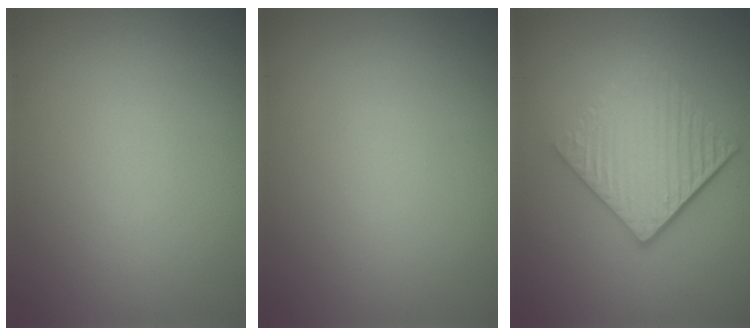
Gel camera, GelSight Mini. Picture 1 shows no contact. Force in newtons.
{"total": 0.0}
{"total": 5.6, "press": 3.9, "slide": 3.9}